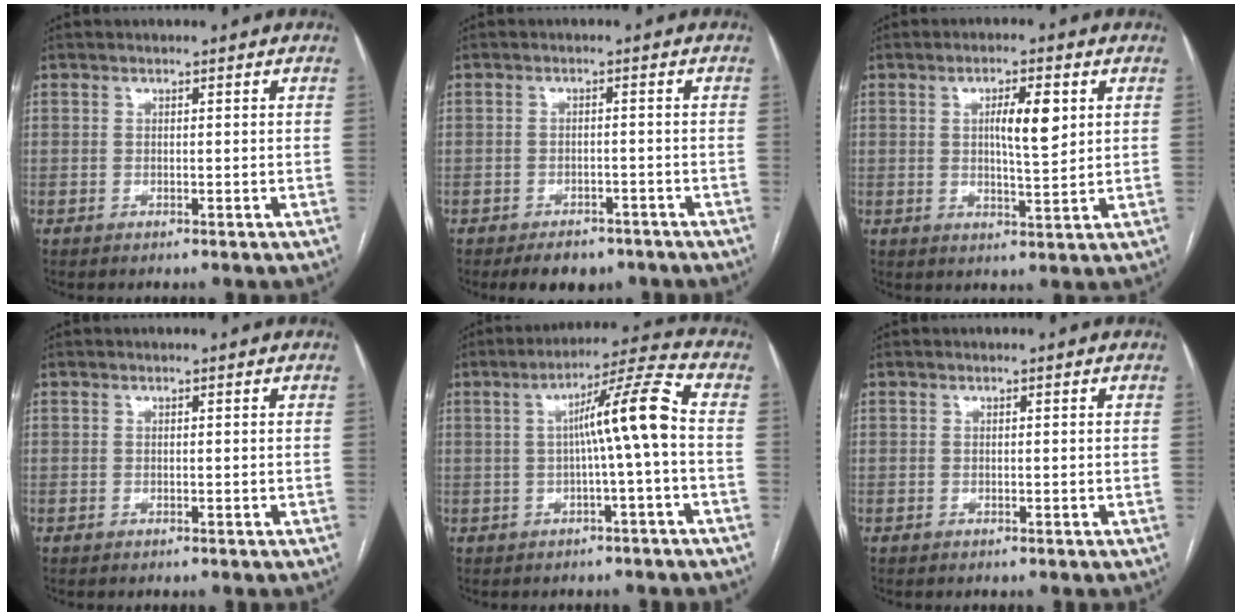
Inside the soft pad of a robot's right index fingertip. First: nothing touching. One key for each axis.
{"total": 5.9, "fx": -4.6, "fy": 2.9, "fz": 2.2, "tx": -0.027, "ty": 0.001, "tz": -0.060}
{"total": 6.2, "fx": 1.7, "fy": 1.2, "fz": 5.8, "tx": -0.097, "ty": 0.002, "tz": 0.030}
{"total": 0.0}
{"total": 8.9, "fx": -0.2, "fy": -0.8, "fz": 8.8, "tx": -0.138, "ty": 0.022, "tz": -0.003}
{"total": 0.0}